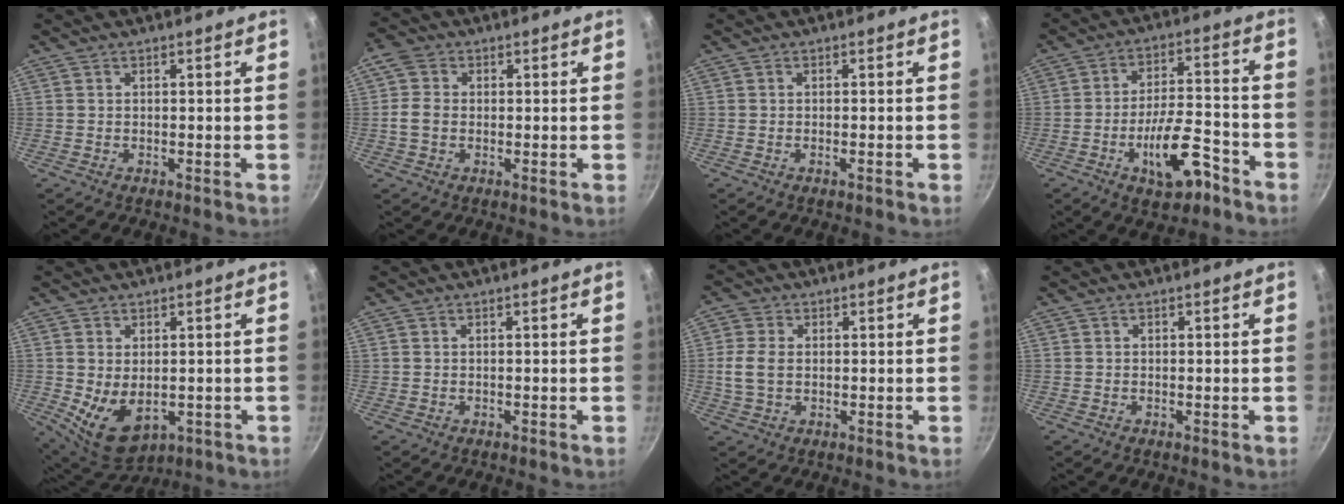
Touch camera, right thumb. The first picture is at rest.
{"total": 4.6, "force": [-0.2, 3.7, 2.7], "torque": [-0.040, 0.008, -0.014]}
{"total": 0.8, "force": [-0.5, 0.1, 0.6], "torque": [-0.014, 0.004, -0.011]}
{"total": 12.1, "force": [-6.1, 5.0, 9.3], "torque": [-0.135, 0.045, -0.089]}
{"total": 9.5, "force": [-1.0, 6.1, 7.2], "torque": [-0.107, -0.023, 0.007]}
{"total": 0.0}
{"total": 5.6, "force": [0.2, 4.1, 3.9], "torque": [-0.072, 0.001, 0.001]}
{"total": 0.0}